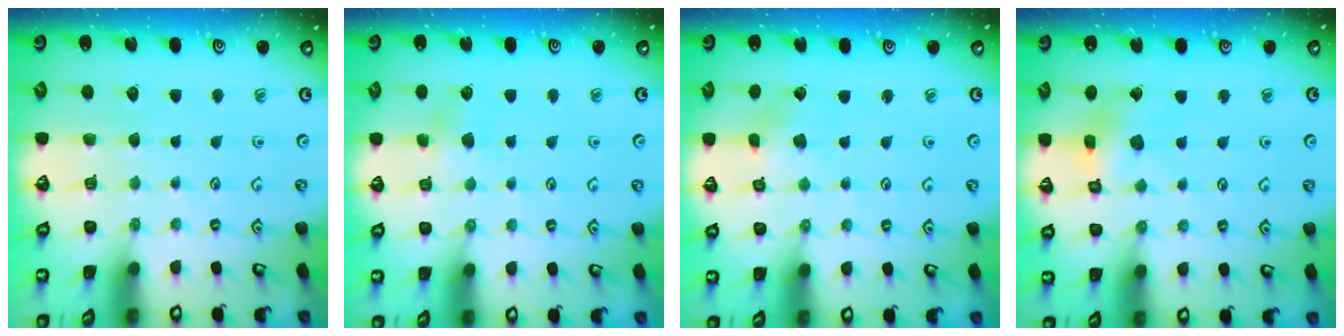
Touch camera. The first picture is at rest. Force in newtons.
{"total": 3.1, "press": 3.1, "slide": 0.6}
{"total": 3.0, "press": 3.0, "slide": 0.1}
{"total": 7.0, "press": 7.0, "slide": 0.7}